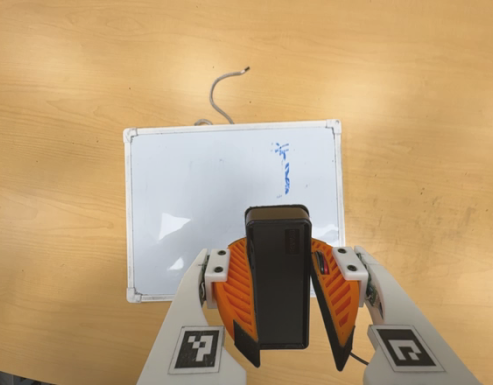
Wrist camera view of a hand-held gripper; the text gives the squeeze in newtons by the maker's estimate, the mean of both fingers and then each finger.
{"total": 11.0, "left": 10.3, "right": 11.8}